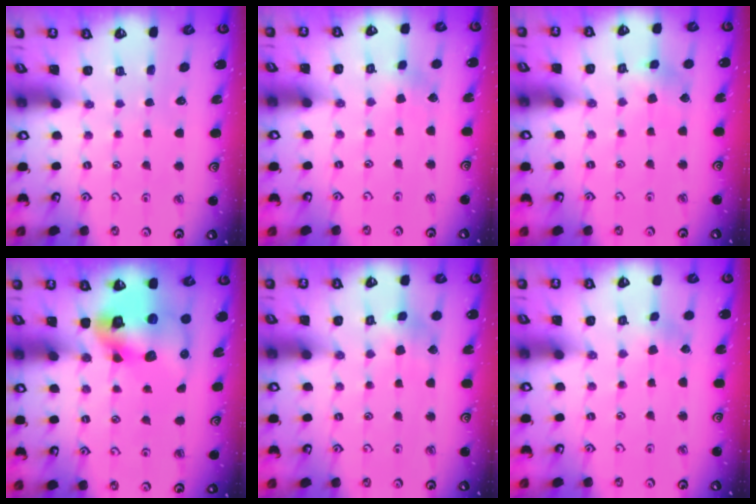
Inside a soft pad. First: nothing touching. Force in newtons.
{"total": 2.9, "press": 2.9, "slide": 0.2}
{"total": 4.8, "press": 4.7, "slide": 0.6}
{"total": 17.8, "press": 17.6, "slide": 2.6}
{"total": 5.8, "press": 5.8, "slide": 0.6}
{"total": 1.3, "press": 1.3, "slide": 0.2}